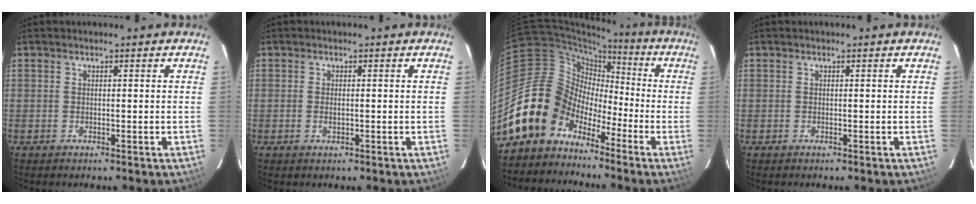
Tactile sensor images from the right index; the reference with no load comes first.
{"total": 1.3, "force": [-0.2, 0.7, 1.1], "torque": [-0.020, 0.002, -0.003]}
{"total": 14.0, "force": [-9.4, 9.9, 3.0], "torque": [-0.073, 0.038, -0.180]}
{"total": 0.0}